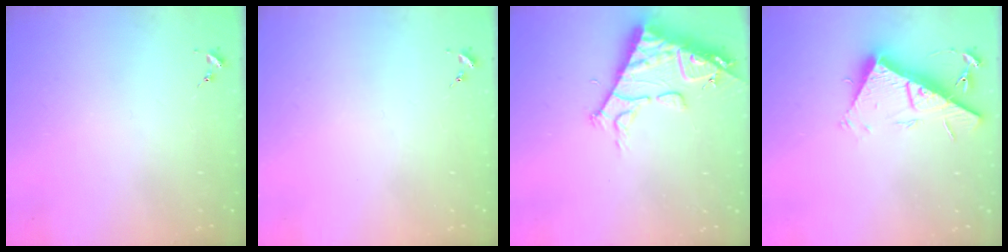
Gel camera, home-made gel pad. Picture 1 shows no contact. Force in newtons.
{"total": 0.0}
{"total": 13.9, "press": 13.8, "slide": 1.7}
{"total": 17.5, "press": 17.5, "slide": 0.4}